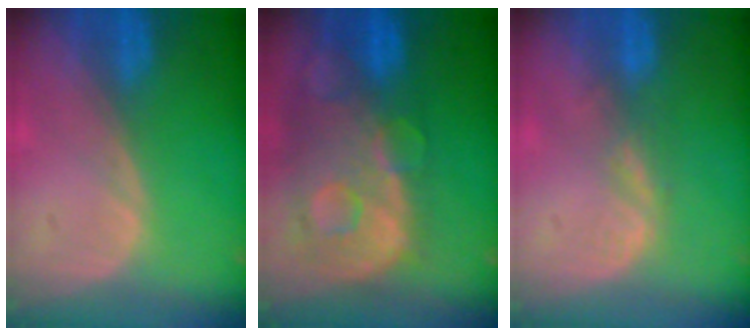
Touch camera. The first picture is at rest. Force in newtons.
{"total": 13.4, "press": 11.0, "slide": 7.6}
{"total": 2.7, "press": 2.1, "slide": 1.7}